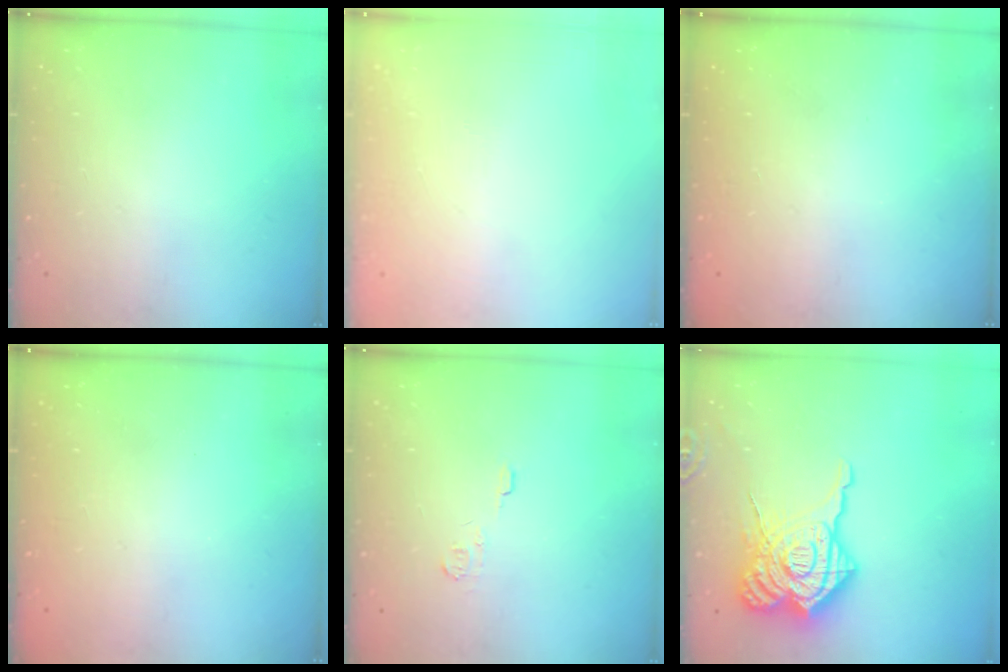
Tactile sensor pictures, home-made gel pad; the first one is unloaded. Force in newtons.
{"total": 2.7, "press": 2.6, "slide": 0.8}
{"total": 2.3, "press": 2.2, "slide": 0.8}
{"total": 2.4, "press": 2.2, "slide": 0.8}
{"total": 3.8, "press": 3.8, "slide": 0.5}
{"total": 23.6, "press": 23.4, "slide": 2.7}